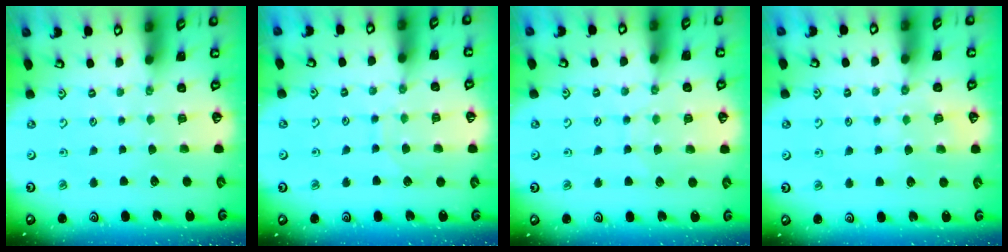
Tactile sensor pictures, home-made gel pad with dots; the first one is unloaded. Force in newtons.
{"total": 6.4, "press": 6.4, "slide": 0.1}
{"total": 6.6, "press": 6.5, "slide": 0.6}
{"total": 4.8, "press": 4.8, "slide": 0.7}